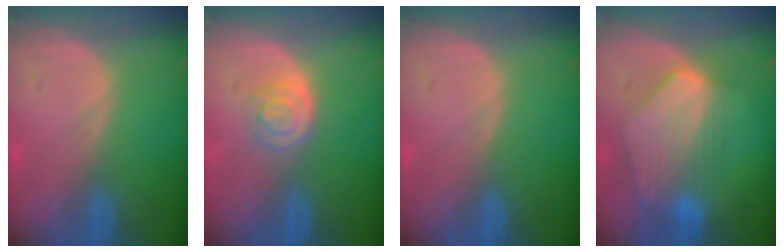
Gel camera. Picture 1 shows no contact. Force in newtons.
{"total": 3.9, "press": 3.6, "slide": 1.5}
{"total": 0.0}
{"total": 8.4, "press": 7.6, "slide": 3.5}